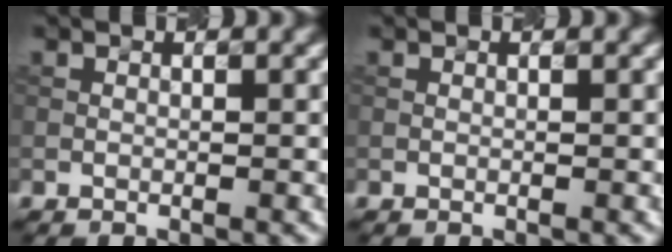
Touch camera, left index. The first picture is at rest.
{"total": 0.0}